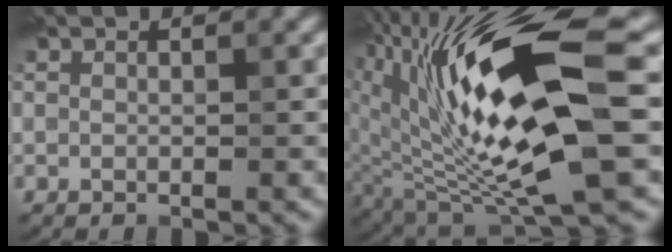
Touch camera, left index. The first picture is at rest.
{"total": 14.4, "force": [1.7, 4.6, 13.6], "torque": [-0.241, -0.010, 0.034]}